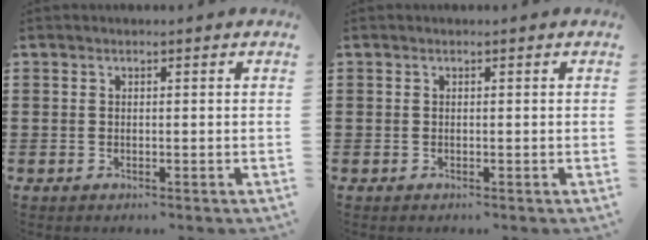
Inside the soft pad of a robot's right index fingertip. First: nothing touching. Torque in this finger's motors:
{"motor_torque": [-0.26, -0.09, 0.02, 0.01]}